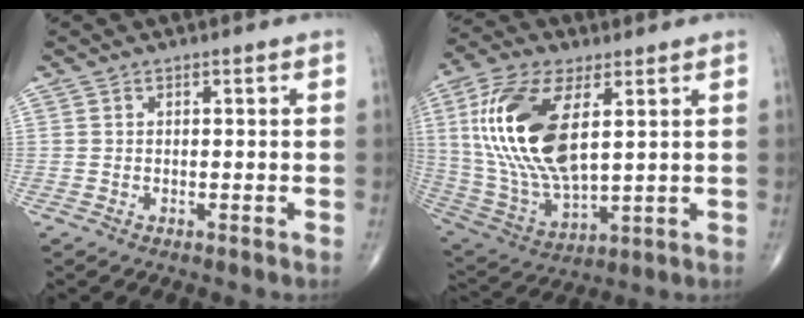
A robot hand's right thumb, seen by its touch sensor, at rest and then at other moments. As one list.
[{"total": 21.1, "force": [5.1, 9.9, 17.9], "torque": [-0.373, -0.021, 0.099]}]